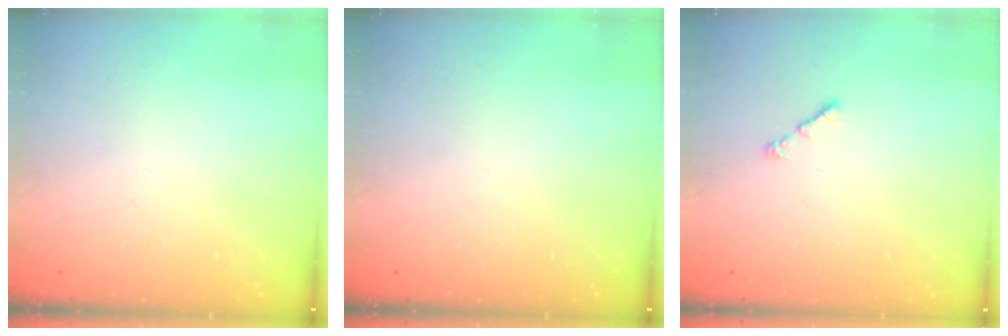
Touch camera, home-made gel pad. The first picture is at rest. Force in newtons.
{"total": 0.0}
{"total": 0.9, "press": 0.8, "slide": 0.5}